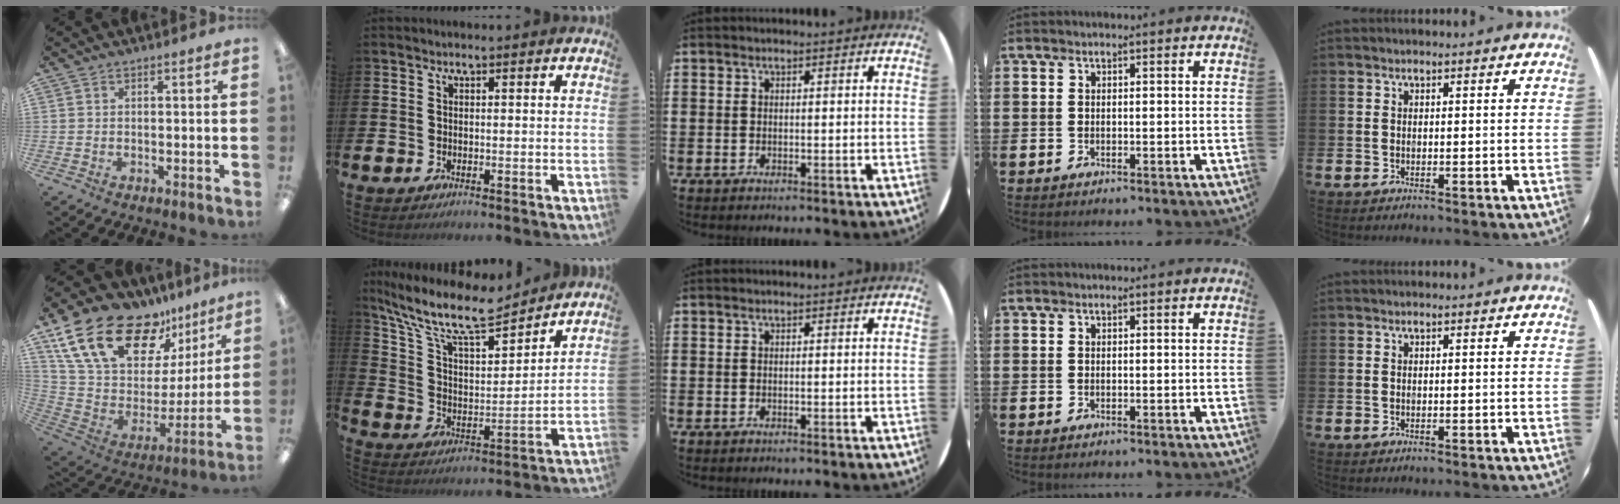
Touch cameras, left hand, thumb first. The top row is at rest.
{"thumb": {"total": 23.6, "force": [15.8, 11.5, 13.1], "torque": [-0.239, -0.089, 0.292]}, "index": {"total": 11.9, "force": [10.1, 3.1, 5.4], "torque": [-0.146, -0.058, 0.176]}}